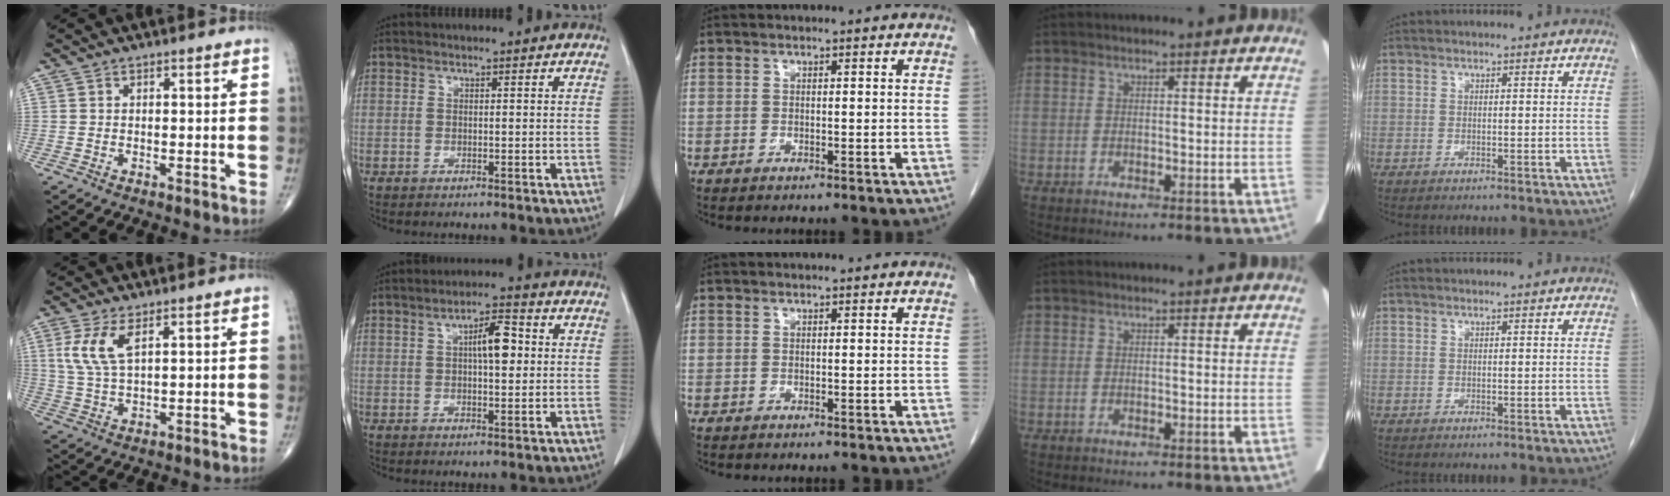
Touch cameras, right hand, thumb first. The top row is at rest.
{"thumb": {"total": 6.9, "force": [2.7, 2.7, 5.8], "torque": [-0.133, -0.003, 0.063]}, "index": {"total": 5.9, "force": [1.0, 1.8, 5.5], "torque": [-0.091, 0.012, 0.015]}}